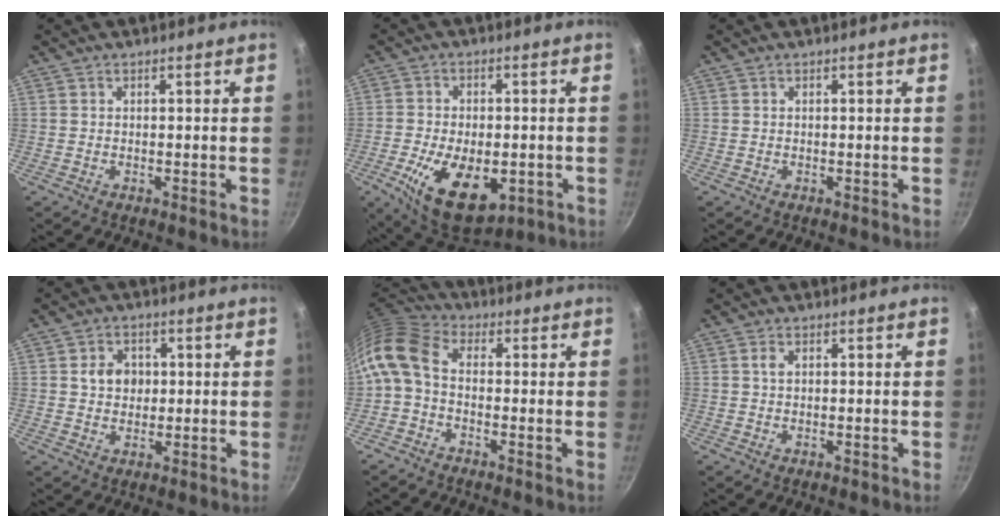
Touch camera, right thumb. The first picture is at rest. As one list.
[{"total": 16.4, "force": [-5.0, 9.3, 12.6], "torque": [-0.198, -0.001, -0.068]}, {"total": 0.0}, {"total": 5.3, "force": [0.7, 4.5, 2.8], "torque": [-0.022, 0.000, 0.006]}, {"total": 9.7, "force": [-1.1, 6.4, 7.1], "torque": [-0.151, 0.032, -0.041]}, {"total": 1.3, "force": [0.2, 0.7, 1.0], "torque": [-0.018, 0.002, 0.003]}]